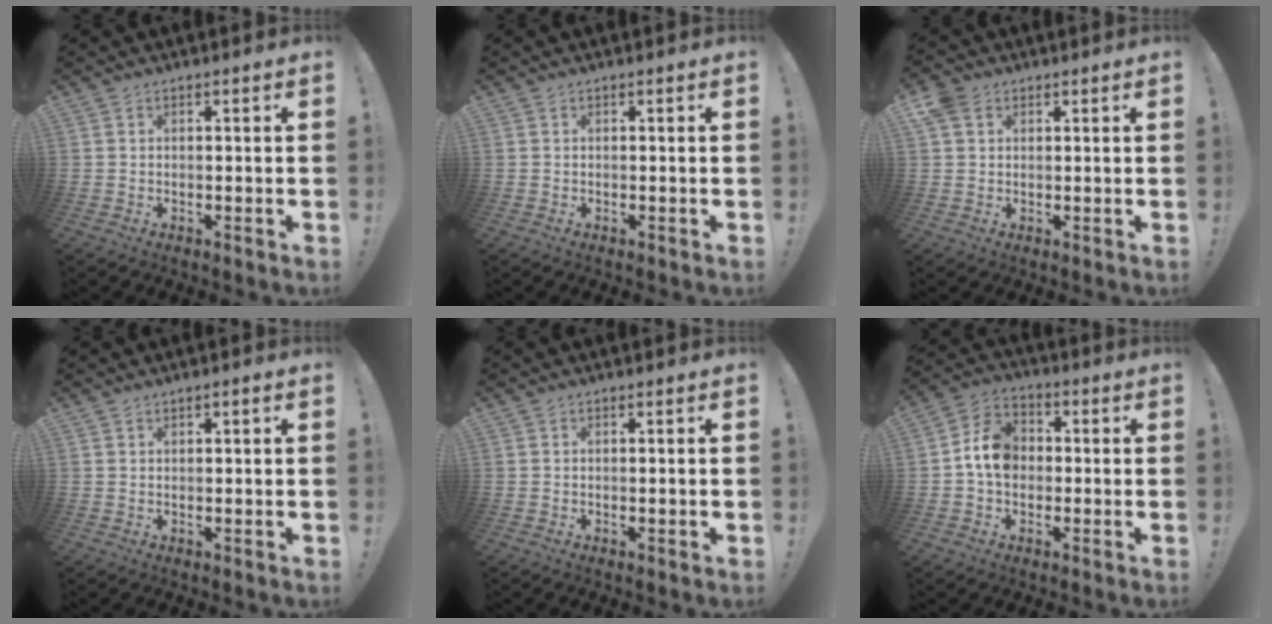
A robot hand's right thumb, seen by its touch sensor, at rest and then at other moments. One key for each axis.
{"total": 0.0}
{"total": 6.2, "fx": 2.8, "fy": 5.0, "fz": 2.3, "tx": -0.033, "ty": -0.010, "tz": 0.057}
{"total": 0.6, "fx": 0.2, "fy": 0.2, "fz": 0.4, "tx": -0.010, "ty": 0.001, "tz": 0.004}
{"total": 1.1, "fx": -0.1, "fy": -0.1, "fz": 1.1, "tx": -0.013, "ty": -0.002, "tz": -0.005}
{"total": 10.3, "fx": -0.1, "fy": 8.2, "fz": 6.2, "tx": -0.092, "ty": 0.020, "tz": 0.002}